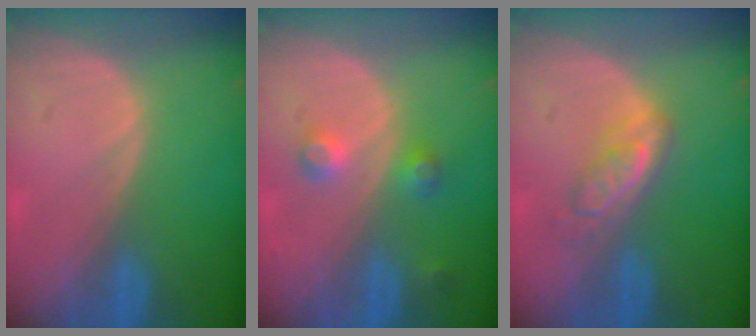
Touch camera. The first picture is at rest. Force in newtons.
{"total": 3.6, "press": 3.4, "slide": 1.2}
{"total": 5.0, "press": 4.6, "slide": 1.9}